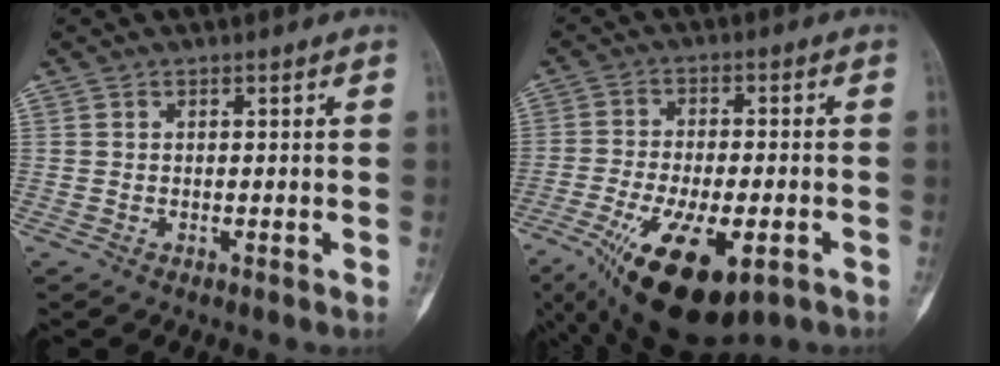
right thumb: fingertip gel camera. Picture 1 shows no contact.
{"total": 17.1, "force": [-8.2, 6.7, 13.4], "torque": [-0.242, 0.002, -0.125]}